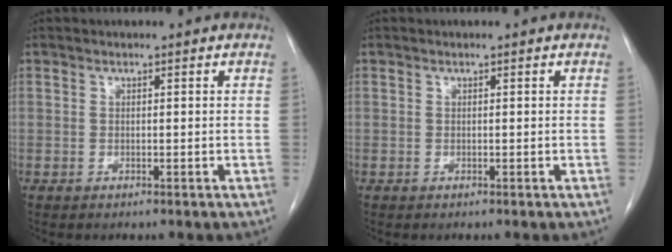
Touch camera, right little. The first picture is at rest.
{"total": 0.0}